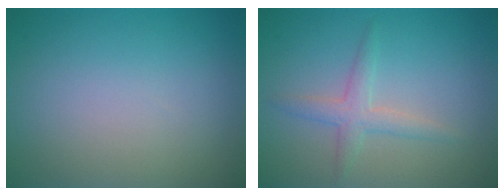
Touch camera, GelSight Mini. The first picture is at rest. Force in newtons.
{"total": 2.3, "press": 2.3, "slide": 0.1}